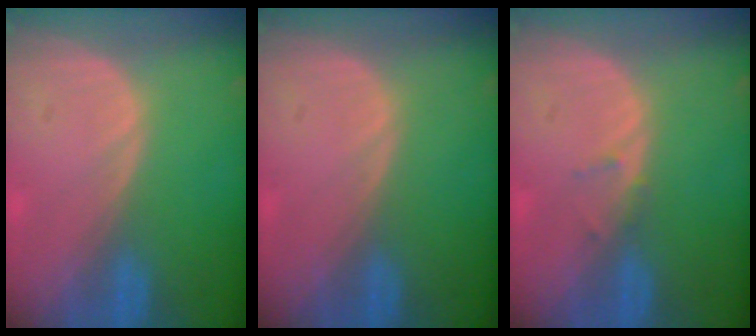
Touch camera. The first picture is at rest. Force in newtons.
{"total": 0.0}
{"total": 1.1, "press": 0.8, "slide": 0.7}